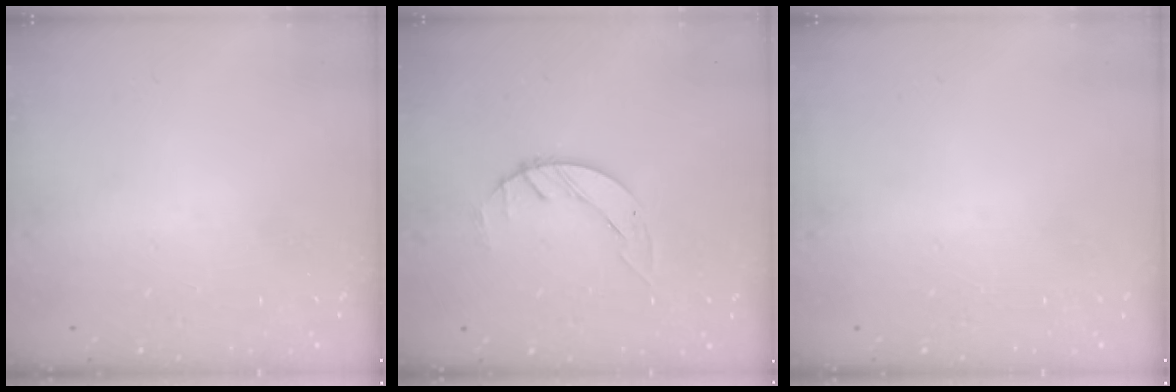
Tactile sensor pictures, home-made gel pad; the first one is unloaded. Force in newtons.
{"total": 1.4, "press": 1.4, "slide": 0.2}
{"total": 0.0}